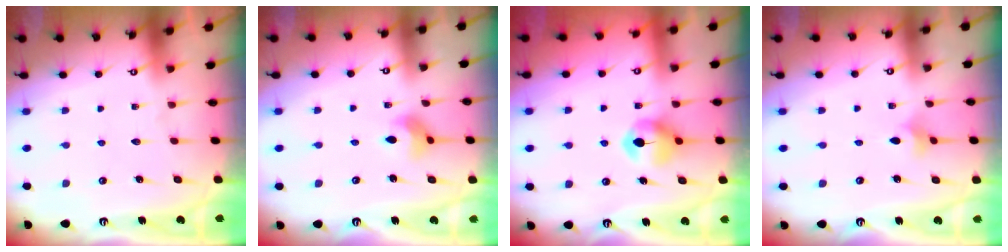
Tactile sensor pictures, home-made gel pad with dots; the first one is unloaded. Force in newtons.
{"total": 7.5, "press": 7.3, "slide": 2.1}
{"total": 7.3, "press": 7.3, "slide": 0.4}
{"total": 2.9, "press": 2.8, "slide": 0.7}